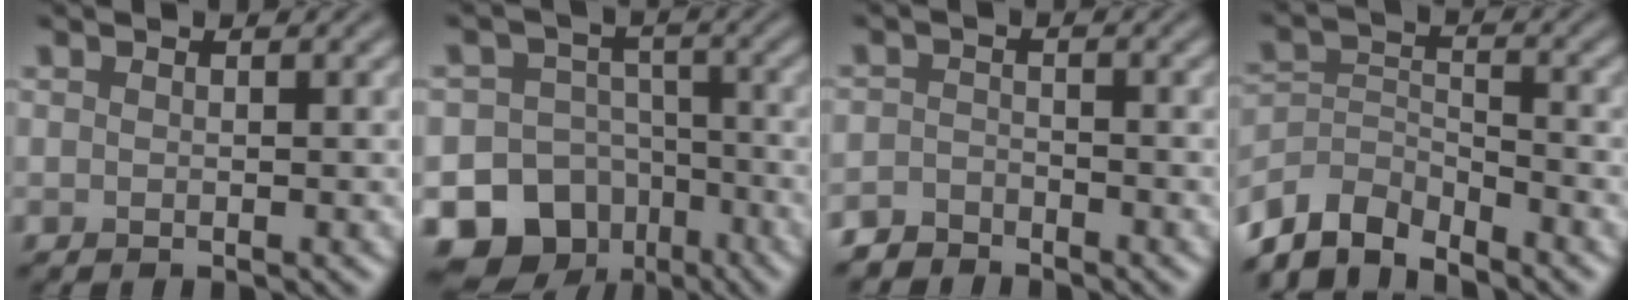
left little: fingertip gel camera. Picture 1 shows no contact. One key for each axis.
{"total": 15.5, "fx": -8.9, "fy": 12.3, "fz": 3.3, "tx": -0.052, "ty": -0.053, "tz": -0.145}
{"total": 2.3, "fx": -2.1, "fy": 0.8, "fz": 0.0, "tx": 0.003, "ty": 0.002, "tz": -0.046}
{"total": 5.7, "fx": -5.1, "fy": 1.9, "fz": 1.6, "tx": -0.030, "ty": -0.008, "tz": -0.107}